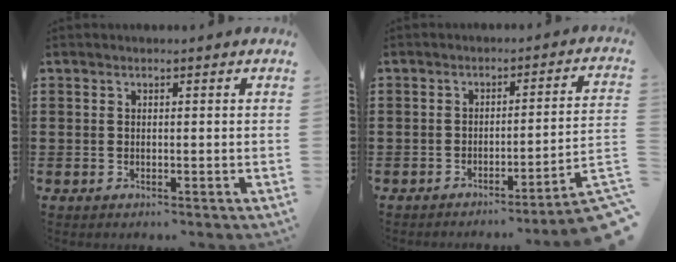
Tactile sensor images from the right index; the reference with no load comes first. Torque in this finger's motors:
{"motor_torque": [1.08, -1.06, 0.38, 0.10]}